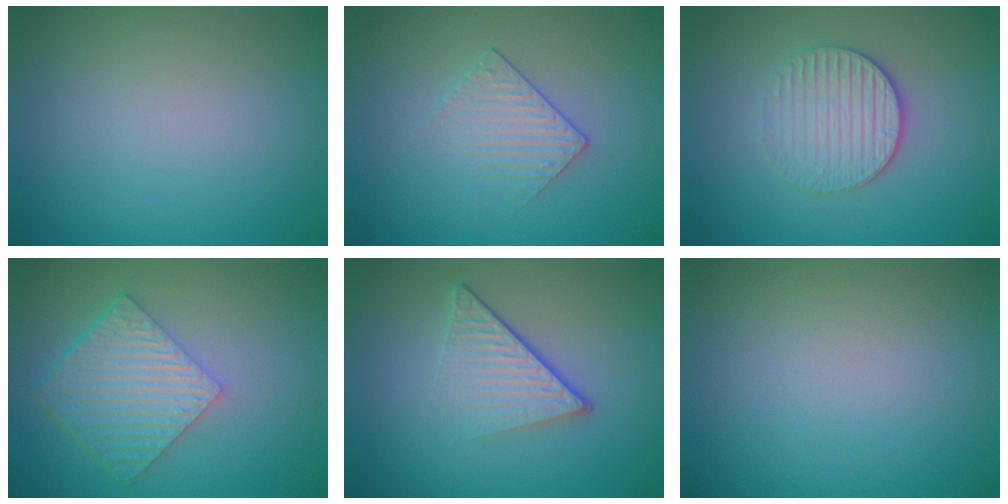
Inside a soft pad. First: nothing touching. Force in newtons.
{"total": 1.5, "press": 1.0, "slide": 1.1}
{"total": 3.2, "press": 2.9, "slide": 1.3}
{"total": 6.5, "press": 4.6, "slide": 4.6}
{"total": 4.4, "press": 2.8, "slide": 3.4}
{"total": 0.0}